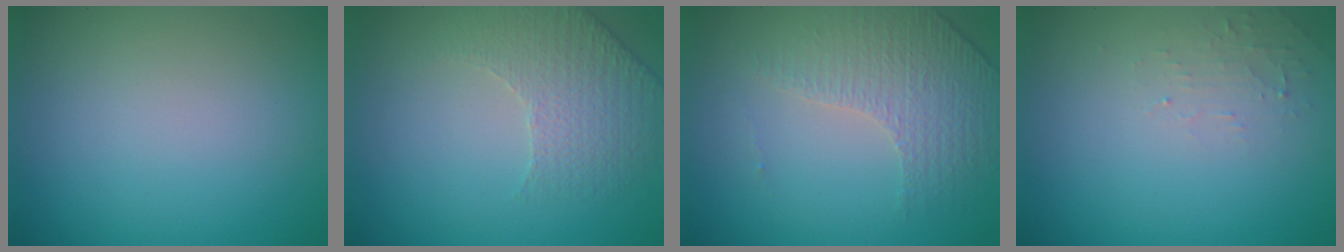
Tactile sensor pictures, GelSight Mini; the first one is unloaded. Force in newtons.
{"total": 2.2, "press": 2.0, "slide": 1.0}
{"total": 4.4, "press": 3.0, "slide": 3.3}
{"total": 1.2, "press": 1.2, "slide": 0.3}